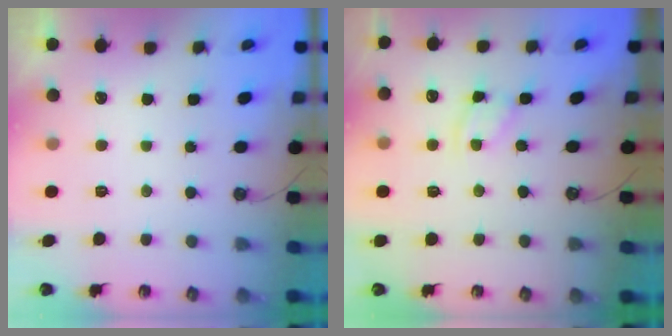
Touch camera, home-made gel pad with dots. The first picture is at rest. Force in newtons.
{"total": 2.9, "press": 2.9, "slide": 0.1}